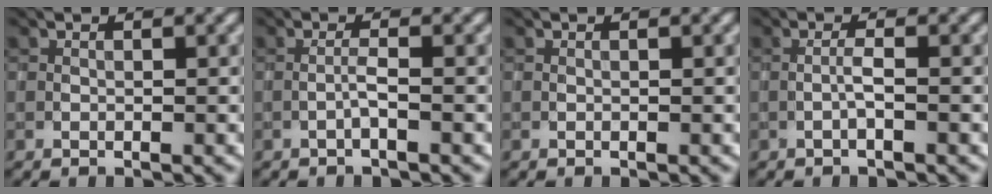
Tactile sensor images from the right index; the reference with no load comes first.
{"total": 1.1, "force": [-0.5, 0.0, 1.0], "torque": [-0.019, 0.006, -0.013]}
{"total": 0.0}
{"total": 1.1, "force": [-0.4, 0.0, 1.0], "torque": [-0.020, 0.004, -0.010]}